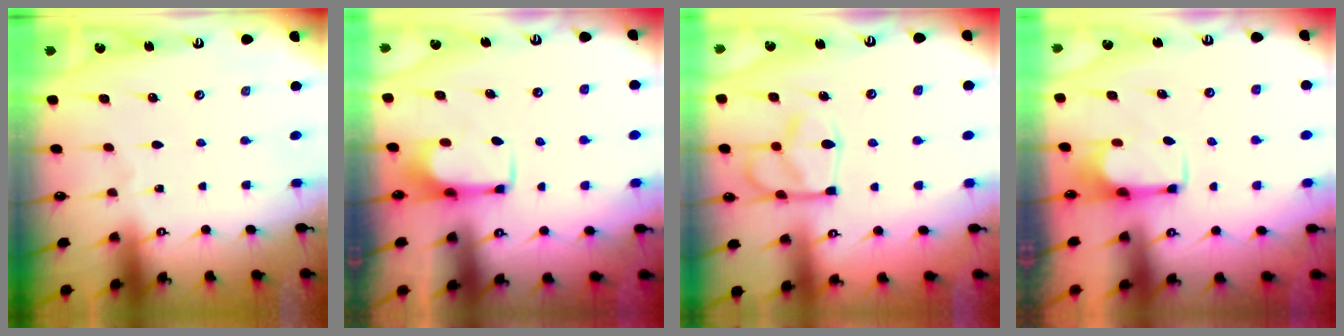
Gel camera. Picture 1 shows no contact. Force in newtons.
{"total": 2.0, "press": 2.0, "slide": 0.2}
{"total": 5.6, "press": 5.3, "slide": 1.7}
{"total": 2.6, "press": 2.5, "slide": 0.9}